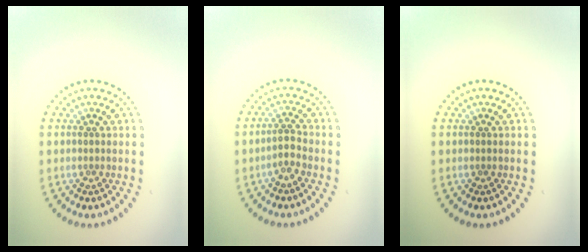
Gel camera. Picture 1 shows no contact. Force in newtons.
{"total": 1.9, "press": 1.5, "slide": 1.2}
{"total": 0.0}